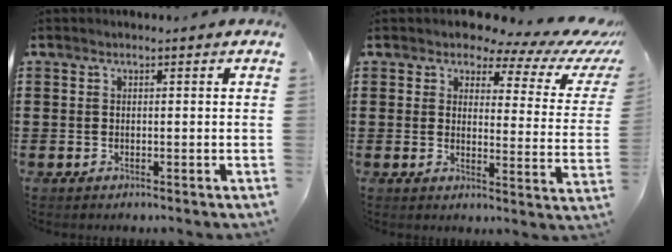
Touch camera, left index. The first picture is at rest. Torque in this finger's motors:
{"motor_torque": [0.13, -1.25, 0.33, 0.06]}